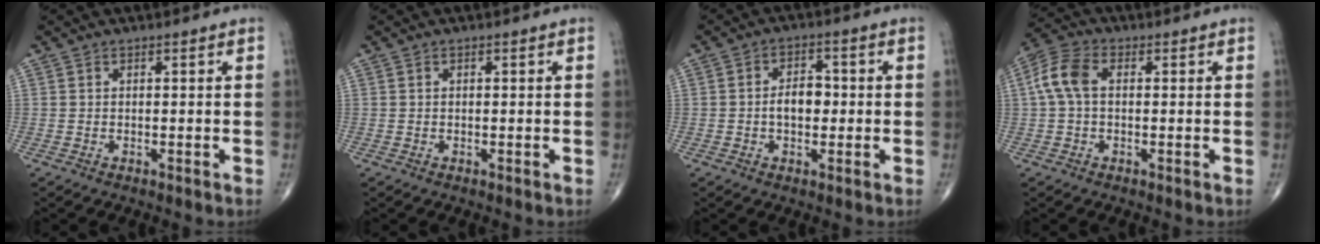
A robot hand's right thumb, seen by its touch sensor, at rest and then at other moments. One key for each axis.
{"total": 0.0}
{"total": 5.3, "fx": -0.4, "fy": 3.3, "fz": 4.0, "tx": -0.057, "ty": 0.015, "tz": -0.012}
{"total": 6.8, "fx": 0.6, "fy": 4.2, "fz": 5.3, "tx": -0.120, "ty": 0.021, "tz": 0.006}